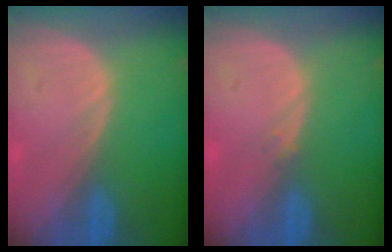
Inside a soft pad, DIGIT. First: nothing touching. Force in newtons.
{"total": 0.6, "press": 0.5, "slide": 0.3}